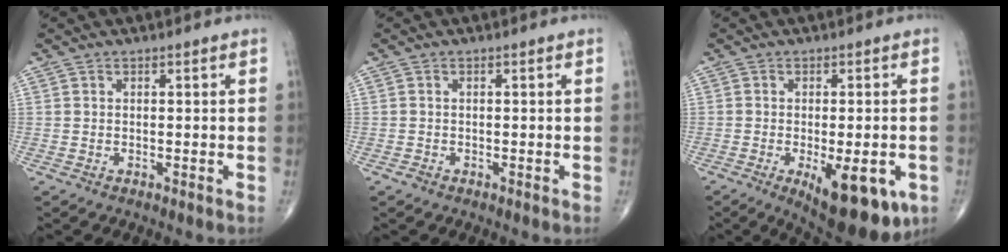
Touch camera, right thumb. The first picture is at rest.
{"total": 0.6, "force": [-0.4, 0.4, 0.2], "torque": [-0.003, 0.000, -0.011]}
{"total": 14.3, "force": [-5.4, 5.7, 12.0], "torque": [-0.133, -0.007, -0.059]}